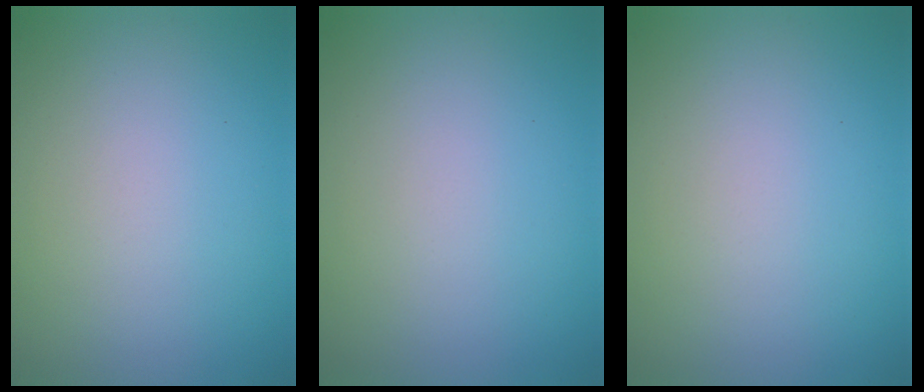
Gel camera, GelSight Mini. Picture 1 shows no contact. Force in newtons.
{"total": 0.0}
{"total": 0.0}